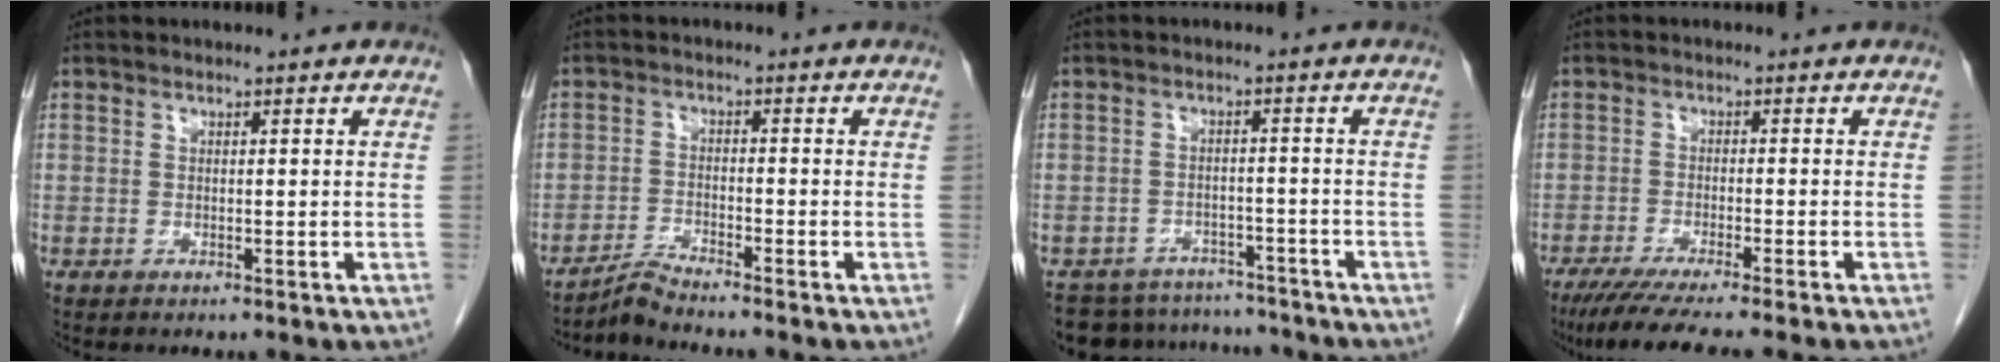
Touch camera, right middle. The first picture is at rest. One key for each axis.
{"total": 3.1, "fx": -3.0, "fy": -1.0, "fz": 0.3, "tx": -0.011, "ty": -0.019, "tz": -0.058}
{"total": 11.5, "fx": -10.7, "fy": 3.9, "fz": 1.3, "tx": -0.024, "ty": 0.012, "tz": -0.138}
{"total": 10.1, "fx": -8.3, "fy": -0.6, "fz": 5.8, "tx": -0.072, "ty": -0.030, "tz": -0.129}